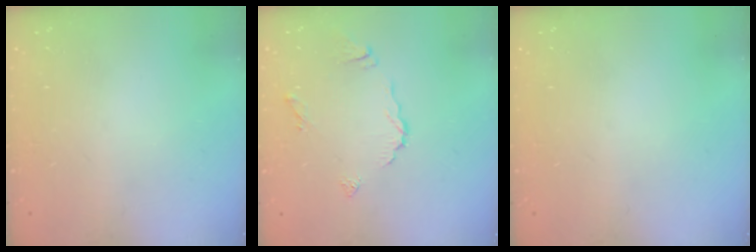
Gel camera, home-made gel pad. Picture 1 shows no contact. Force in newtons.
{"total": 6.4, "press": 6.4, "slide": 0.3}
{"total": 0.0}